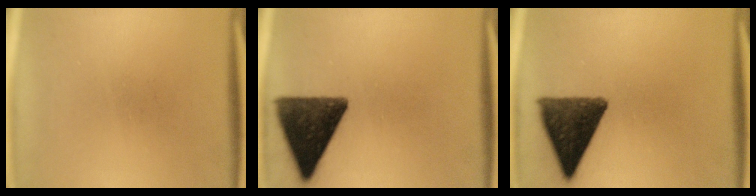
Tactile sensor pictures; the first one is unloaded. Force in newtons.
{"total": 13.2}
{"total": 12.1}